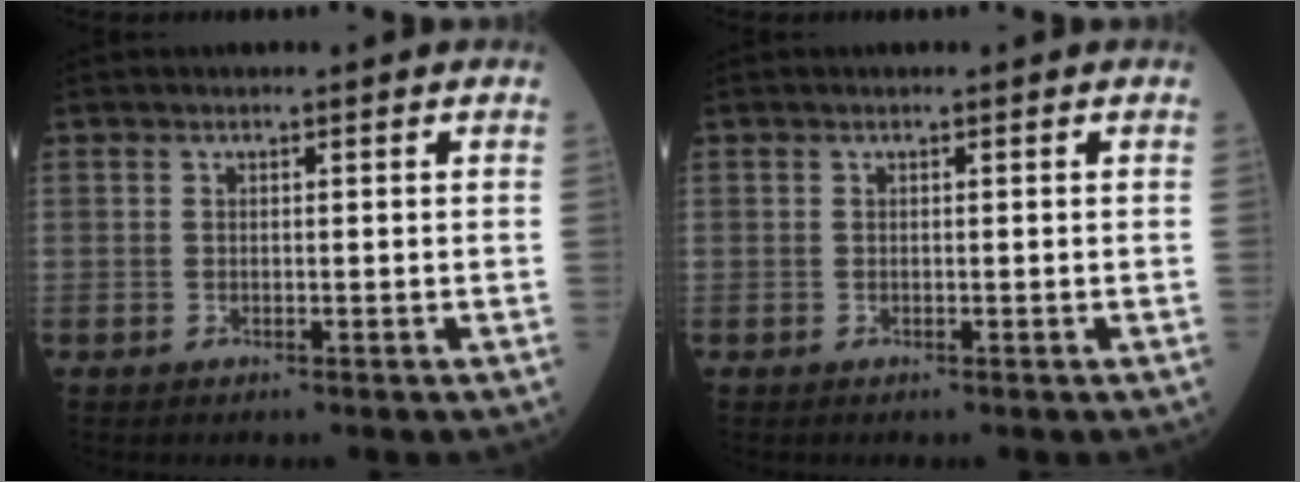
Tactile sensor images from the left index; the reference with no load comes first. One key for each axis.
{"total": 0.0}